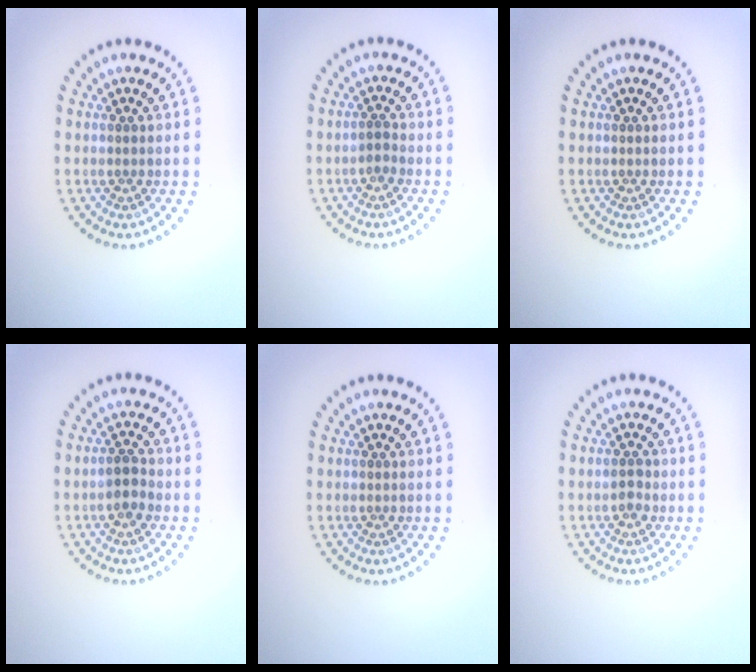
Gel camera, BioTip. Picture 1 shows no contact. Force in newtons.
{"total": 0.7, "press": 0.5, "slide": 0.5}
{"total": 0.0}
{"total": 1.5, "press": 1.4, "slide": 0.6}
{"total": 0.0}
{"total": 1.2, "press": 1.2, "slide": 0.1}